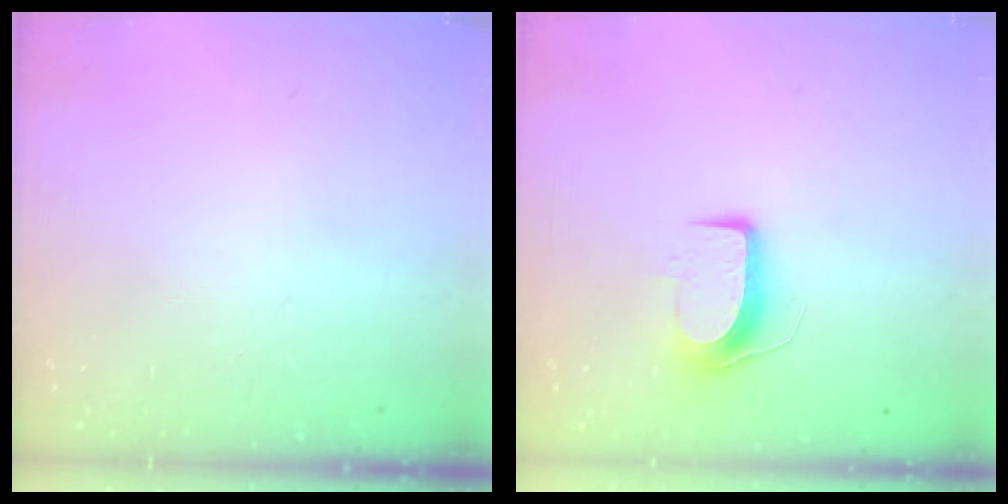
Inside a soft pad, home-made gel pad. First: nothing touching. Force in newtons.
{"total": 8.9, "press": 8.9, "slide": 0.5}